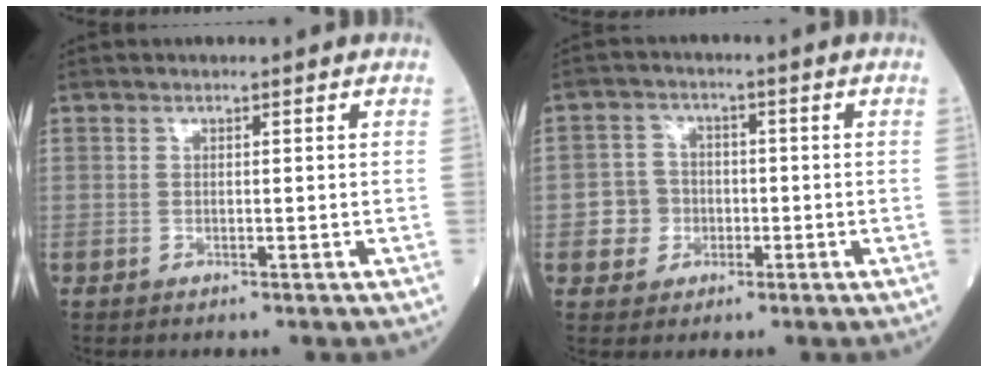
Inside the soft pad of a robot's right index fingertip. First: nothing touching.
{"total": 4.6, "force": [-1.1, 4.4, 1.0], "torque": [-0.018, 0.013, -0.017]}